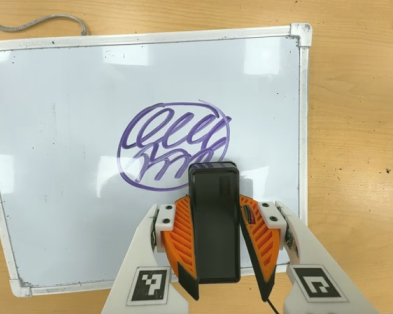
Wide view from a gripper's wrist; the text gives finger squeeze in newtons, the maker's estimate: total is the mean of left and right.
{"total": 7.5, "left": 6.5, "right": 8.6}